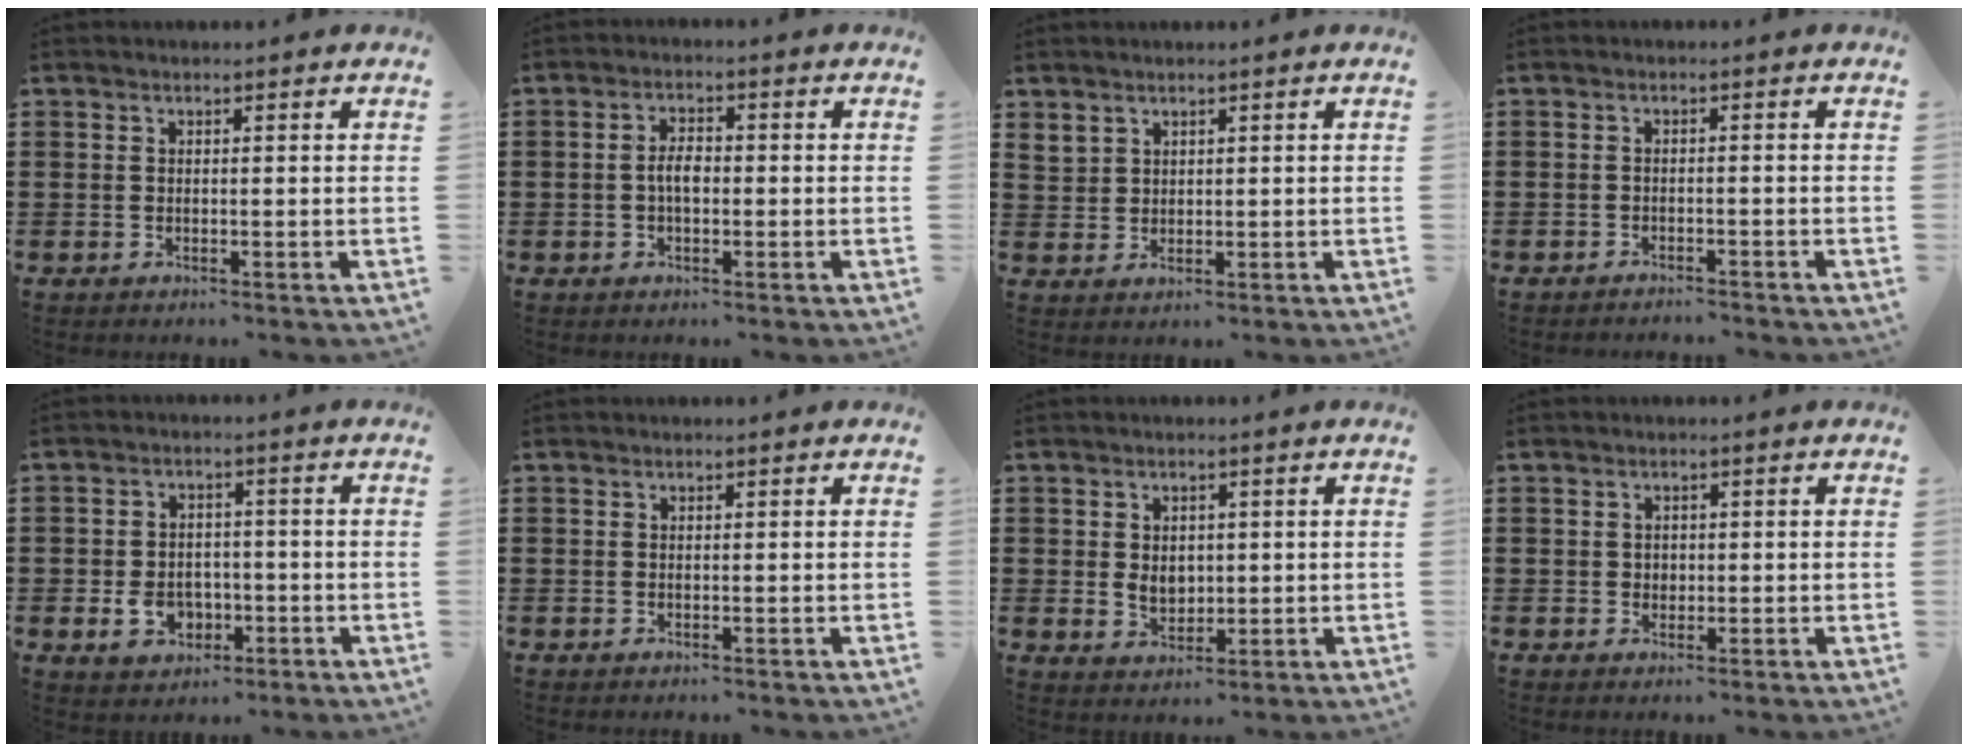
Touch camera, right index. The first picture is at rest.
{"total": 3.1, "force": [-0.4, 1.4, 2.7], "torque": [-0.058, 0.002, -0.010]}
{"total": 2.4, "force": [1.8, 1.5, 0.1], "torque": [-0.008, 0.006, 0.037]}
{"total": 1.5, "force": [-1.5, 0.1, -0.1], "torque": [-0.002, 0.003, -0.032]}
{"total": 5.4, "force": [-1.5, 4.3, 2.9], "torque": [-0.071, 0.005, -0.029]}
{"total": 0.0}
{"total": 3.4, "force": [0.3, 2.8, 1.9], "torque": [-0.037, 0.008, 0.002]}
{"total": 1.4, "force": [0.6, 0.3, 1.3], "torque": [-0.026, 0.001, 0.010]}